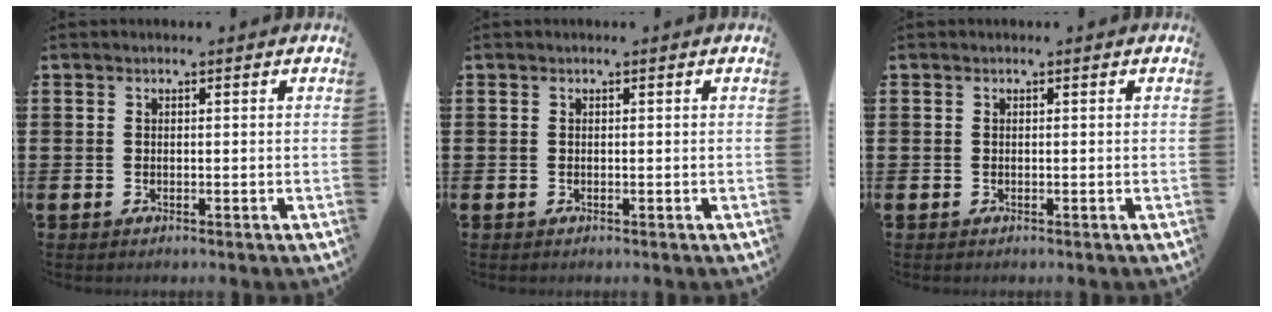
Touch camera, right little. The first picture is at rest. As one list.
[{"total": 0.0}, {"total": 0.0}]